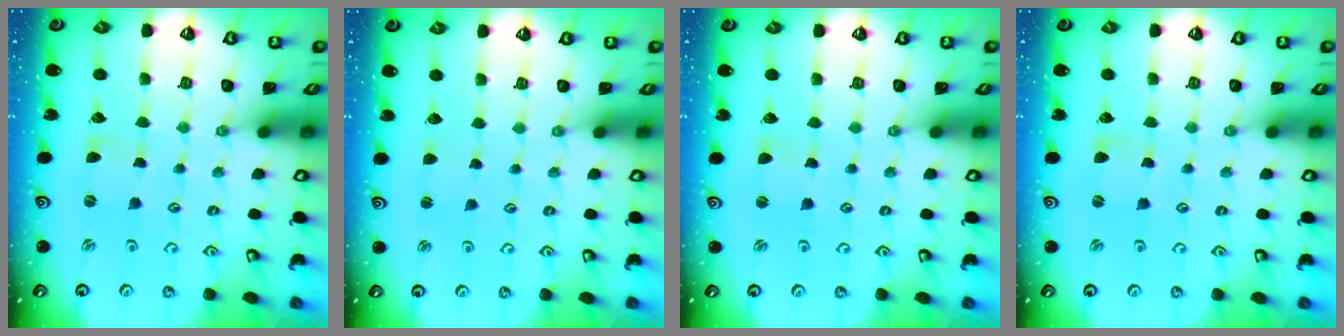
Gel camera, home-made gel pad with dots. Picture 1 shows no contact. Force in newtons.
{"total": 1.5, "press": 1.5, "slide": 0.1}
{"total": 1.4, "press": 1.4, "slide": 0.4}
{"total": 1.5, "press": 1.4, "slide": 0.2}